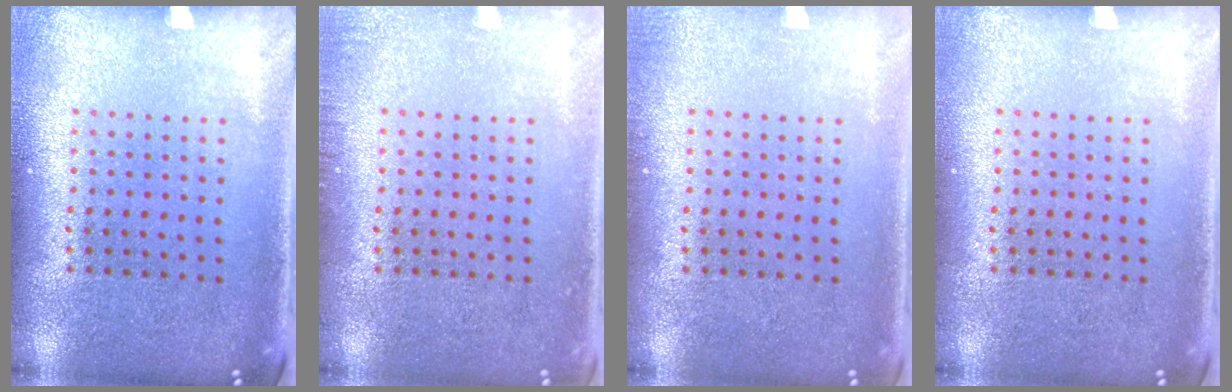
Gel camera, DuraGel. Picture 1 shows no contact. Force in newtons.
{"total": 1.1, "press": 1.0, "slide": 0.2}
{"total": 0.6, "press": 0.6, "slide": 0.1}
{"total": 0.0}